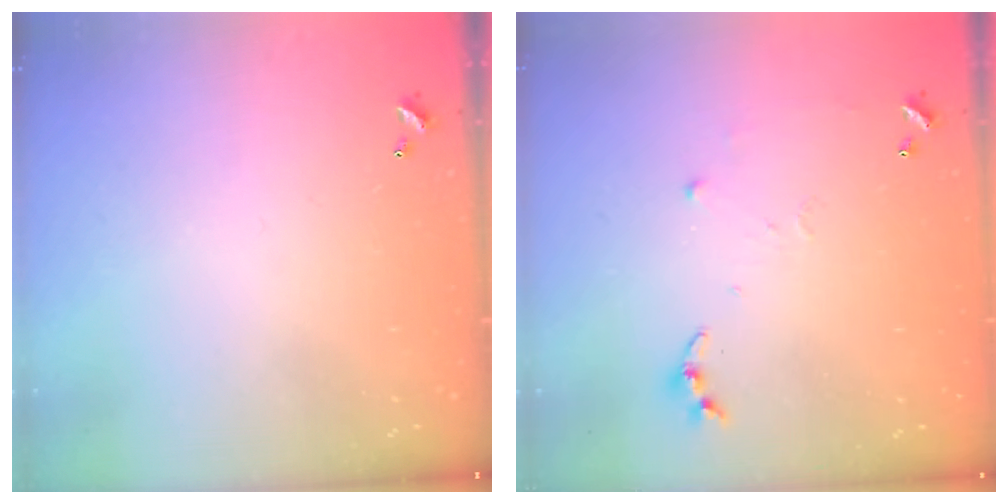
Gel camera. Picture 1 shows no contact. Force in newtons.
{"total": 6.1, "press": 6.1, "slide": 0.7}